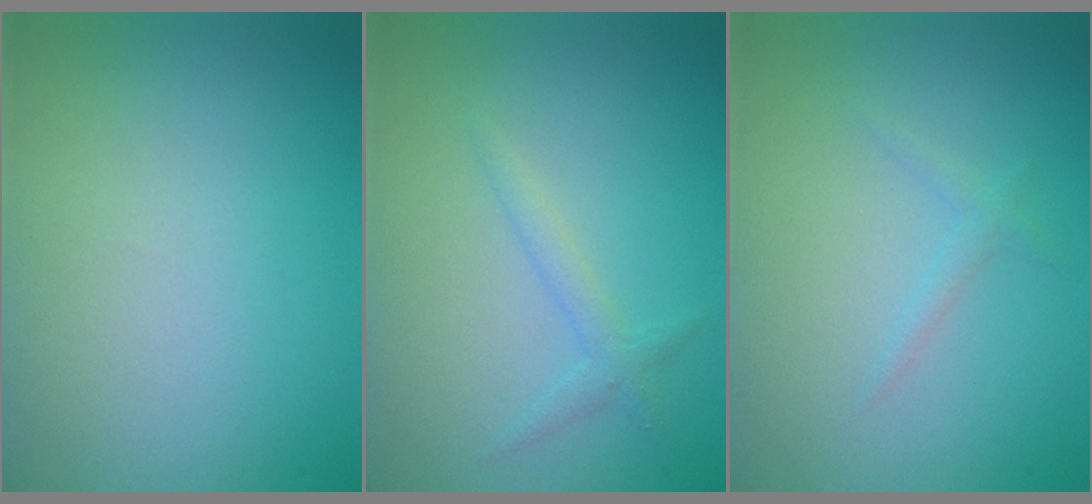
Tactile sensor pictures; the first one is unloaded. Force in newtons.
{"total": 1.3, "press": 1.3, "slide": 0.1}
{"total": 0.8, "press": 0.8, "slide": 0.0}